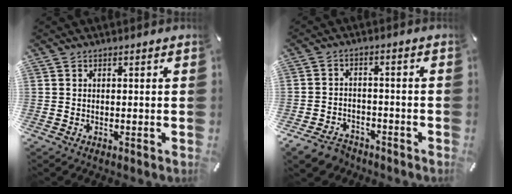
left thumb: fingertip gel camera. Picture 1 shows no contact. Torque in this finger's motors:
{"motor_torque": [0.01, 0.14, 0.24, 0.20, 0.02]}